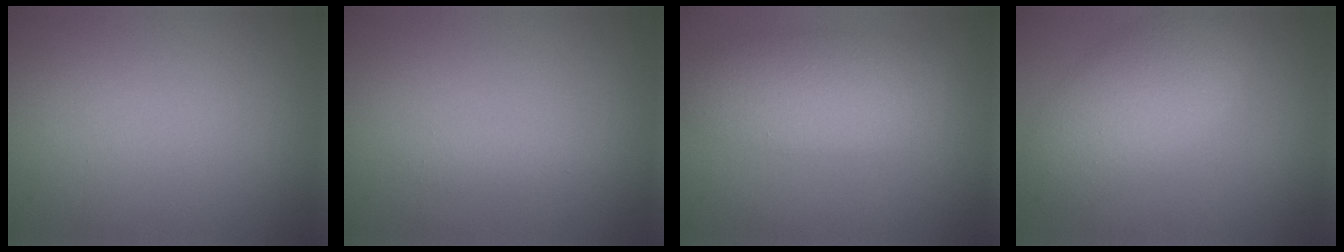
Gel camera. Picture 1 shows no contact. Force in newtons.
{"total": 0.8, "press": 0.8, "slide": 0.0}
{"total": 5.1, "press": 5.1, "slide": 0.6}
{"total": 5.4, "press": 5.4, "slide": 0.2}